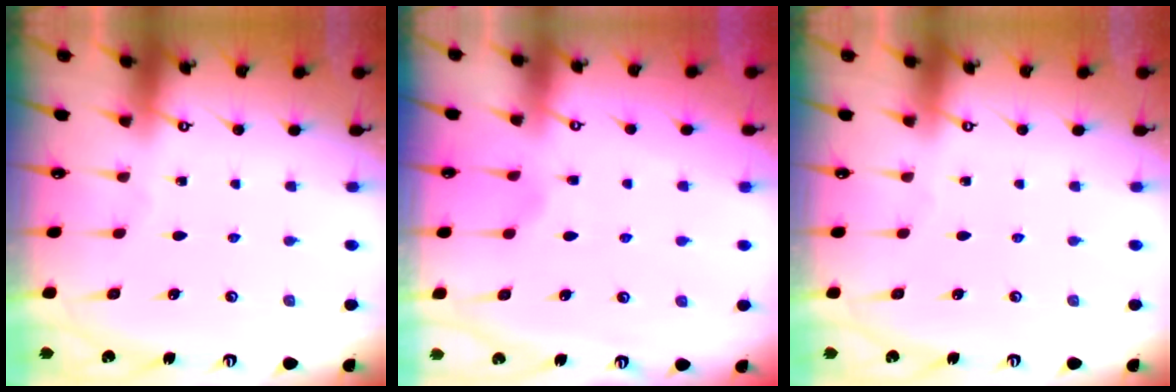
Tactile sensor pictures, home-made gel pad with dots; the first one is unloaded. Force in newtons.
{"total": 0.7, "press": 0.4, "slide": 0.6}
{"total": 0.0}